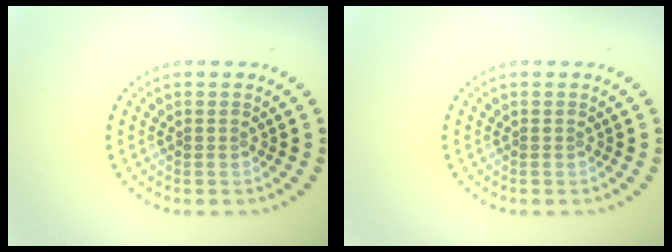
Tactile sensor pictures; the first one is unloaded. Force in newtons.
{"total": 0.0}